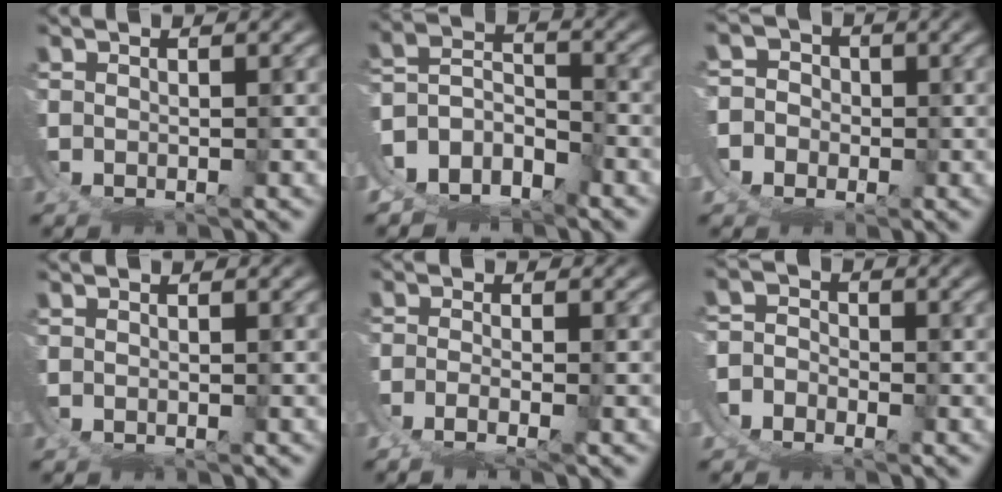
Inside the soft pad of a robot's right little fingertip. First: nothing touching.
{"total": 10.6, "force": [-4.5, 9.4, 1.8], "torque": [-0.086, -0.049, -0.083]}
{"total": 4.1, "force": [-0.3, 4.1, -0.1], "torque": [-0.012, -0.016, -0.011]}
{"total": 0.0}
{"total": 2.0, "force": [-1.1, -1.0, 1.4], "torque": [-0.023, -0.008, -0.012]}
{"total": 5.7, "force": [-2.8, 5.0, 0.1], "torque": [-0.029, -0.024, -0.052]}